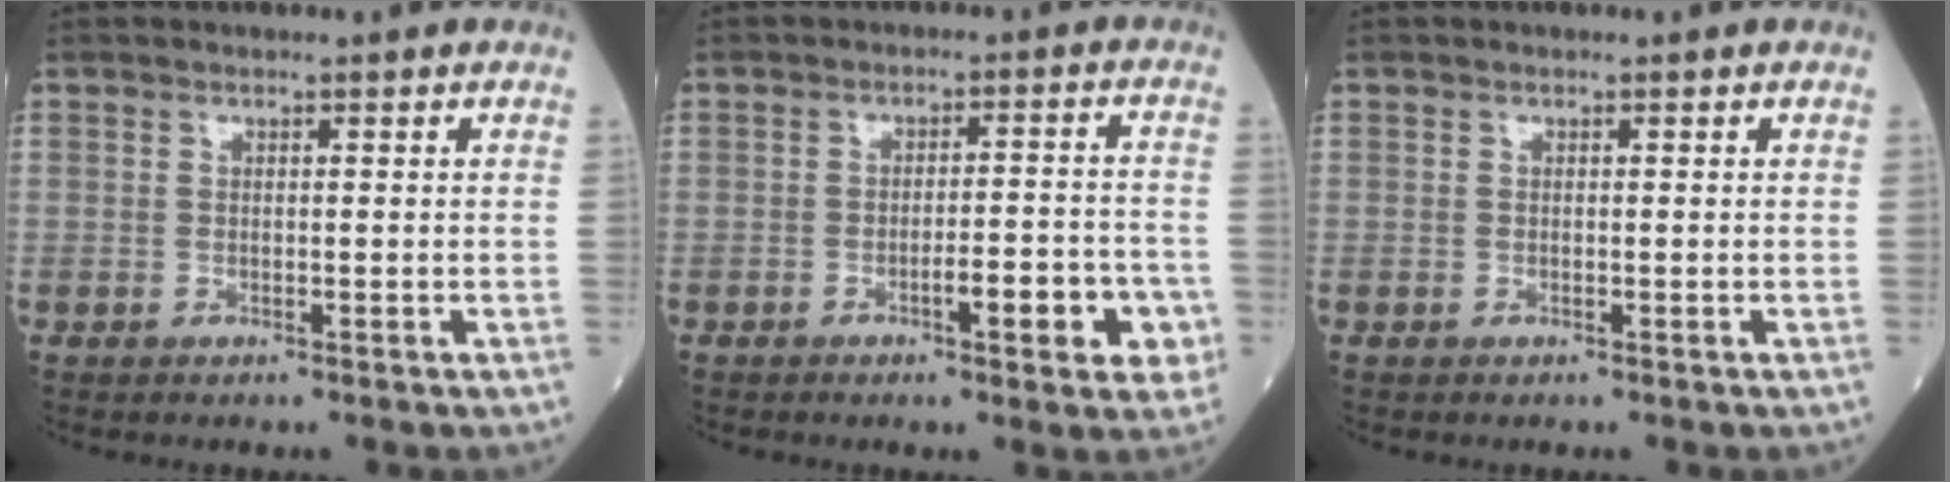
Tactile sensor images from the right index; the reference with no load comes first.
{"total": 7.2, "force": [-2.9, 1.4, 6.4], "torque": [-0.078, 0.008, -0.035]}
{"total": 0.0}